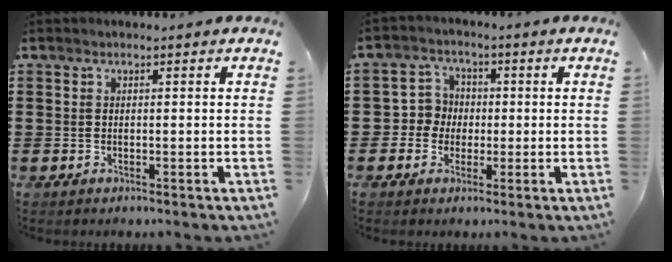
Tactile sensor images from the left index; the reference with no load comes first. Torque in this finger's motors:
{"motor_torque": [0.18, 0.18, 0.08, 0.00]}